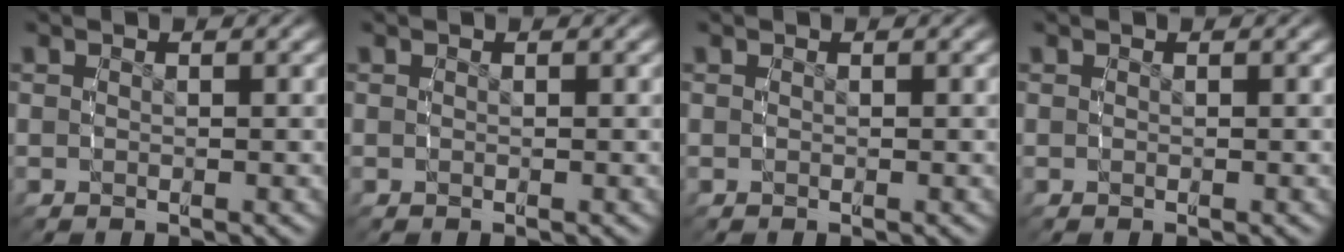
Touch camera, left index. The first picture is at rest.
{"total": 0.0}
{"total": 0.0}
{"total": 0.0}